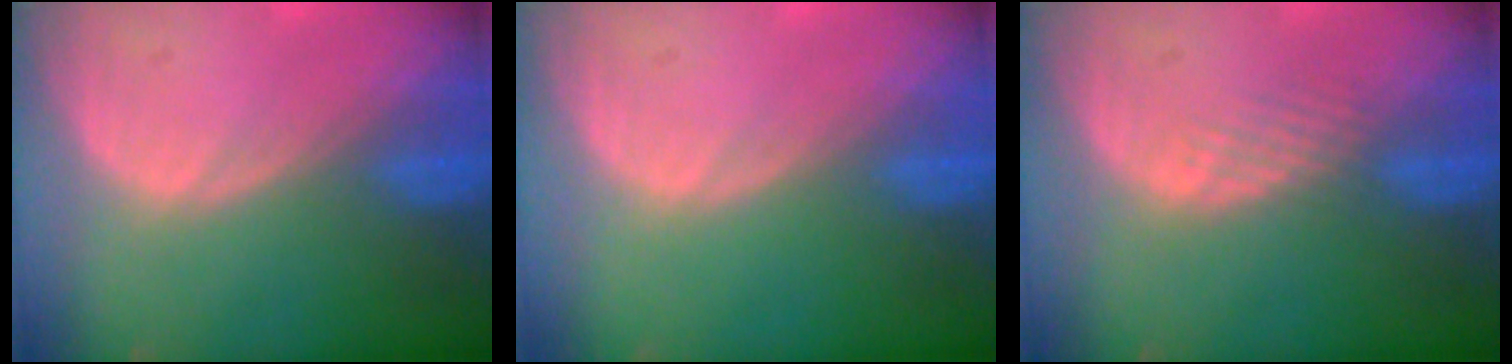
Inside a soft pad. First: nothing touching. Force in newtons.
{"total": 0.0}
{"total": 1.8, "press": 1.8, "slide": 0.2}